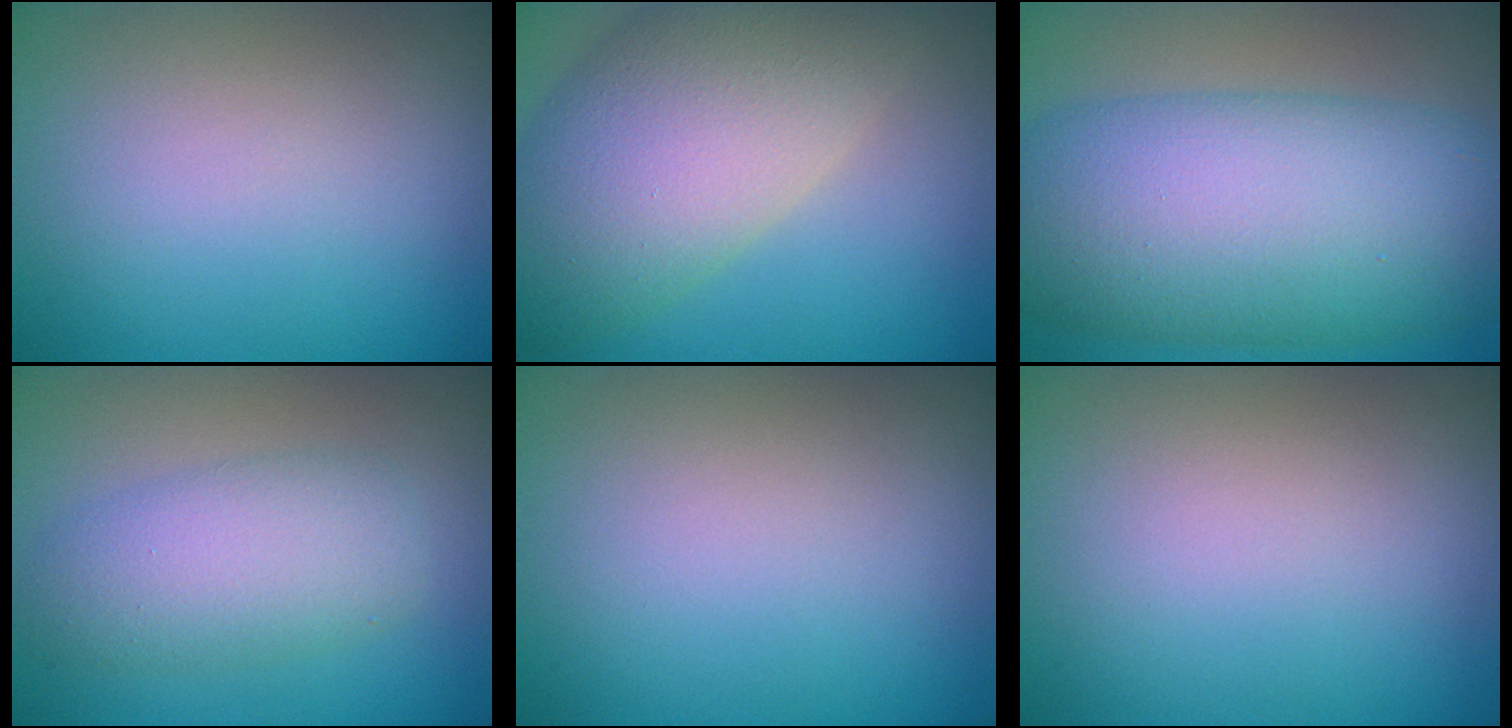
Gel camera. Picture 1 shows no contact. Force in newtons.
{"total": 10.8, "press": 10.8, "slide": 0.6}
{"total": 13.1, "press": 13.1, "slide": 0.1}
{"total": 4.4, "press": 4.4, "slide": 0.0}
{"total": 0.0}
{"total": 0.0}